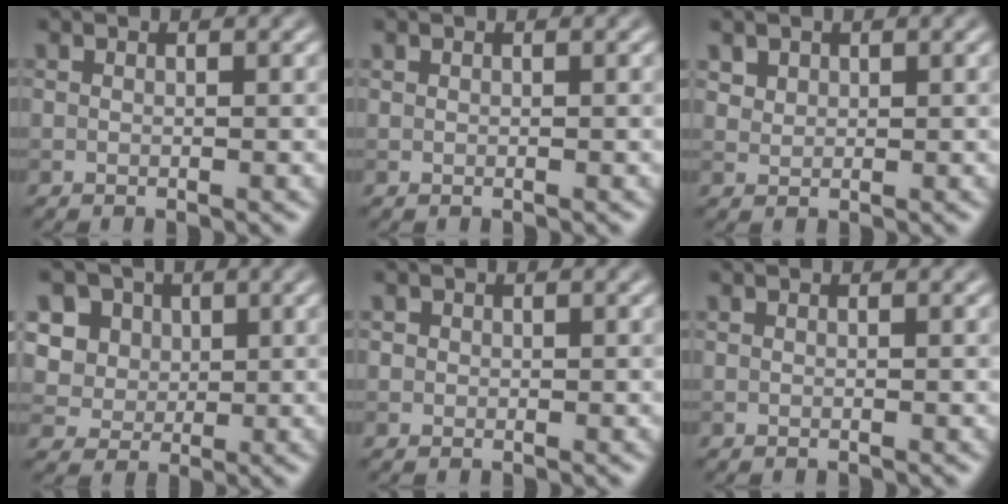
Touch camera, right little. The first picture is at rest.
{"total": 0.0}
{"total": 2.5, "force": [1.7, 1.5, 0.9], "torque": [-0.029, -0.001, 0.040]}
{"total": 10.0, "force": [4.7, 7.7, 4.3], "torque": [-0.097, 0.018, 0.066]}
{"total": 0.8, "force": [0.3, 0.8, 0.1], "torque": [0.003, -0.002, 0.001]}
{"total": 0.0}